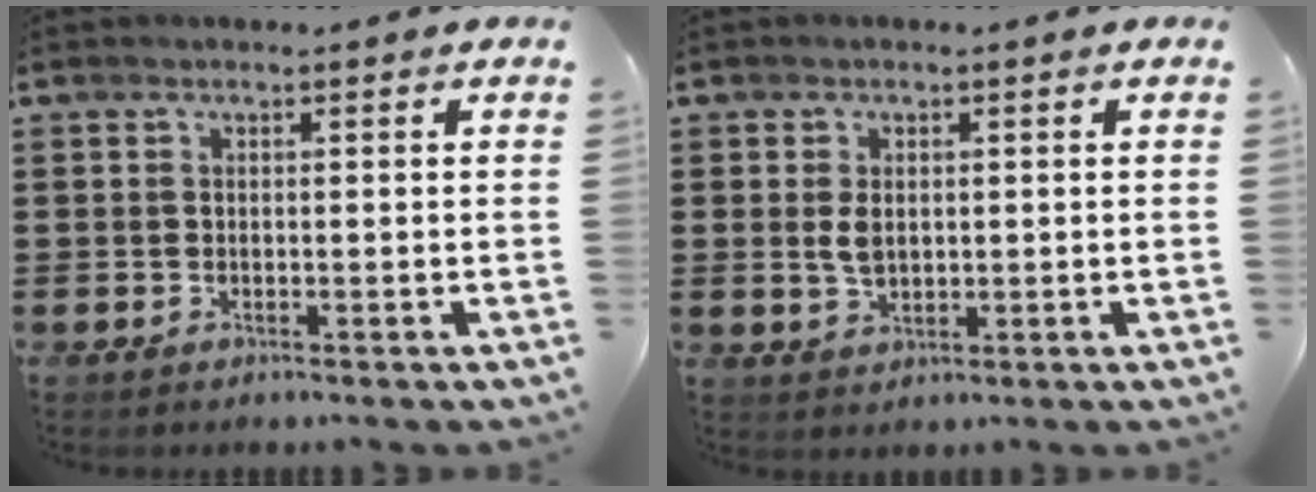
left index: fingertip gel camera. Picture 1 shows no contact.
{"total": 3.1, "force": [0.4, 1.9, 2.5], "torque": [-0.060, 0.003, 0.004]}